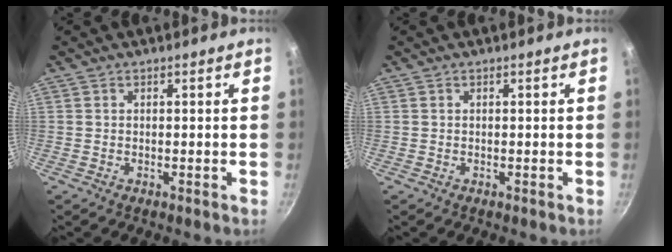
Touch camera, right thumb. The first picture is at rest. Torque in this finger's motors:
{"motor_torque": [0.00, 0.00, -0.13, 0.03, 0.00]}